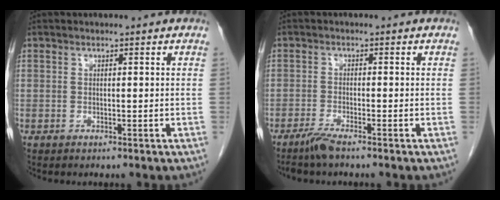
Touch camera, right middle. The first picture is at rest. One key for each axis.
{"total": 2.5, "fx": -2.1, "fy": -0.1, "fz": 1.4, "tx": -0.039, "ty": -0.006, "tz": -0.045}